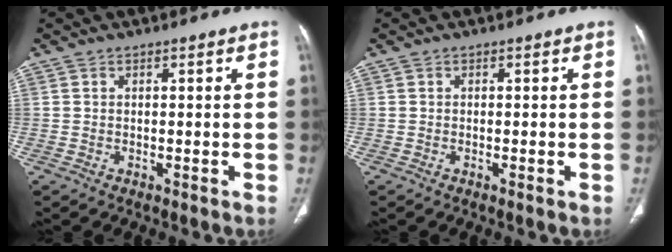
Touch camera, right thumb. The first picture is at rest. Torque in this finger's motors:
{"motor_torque": [-0.16, 0.14, -0.25, -0.07, -0.02]}